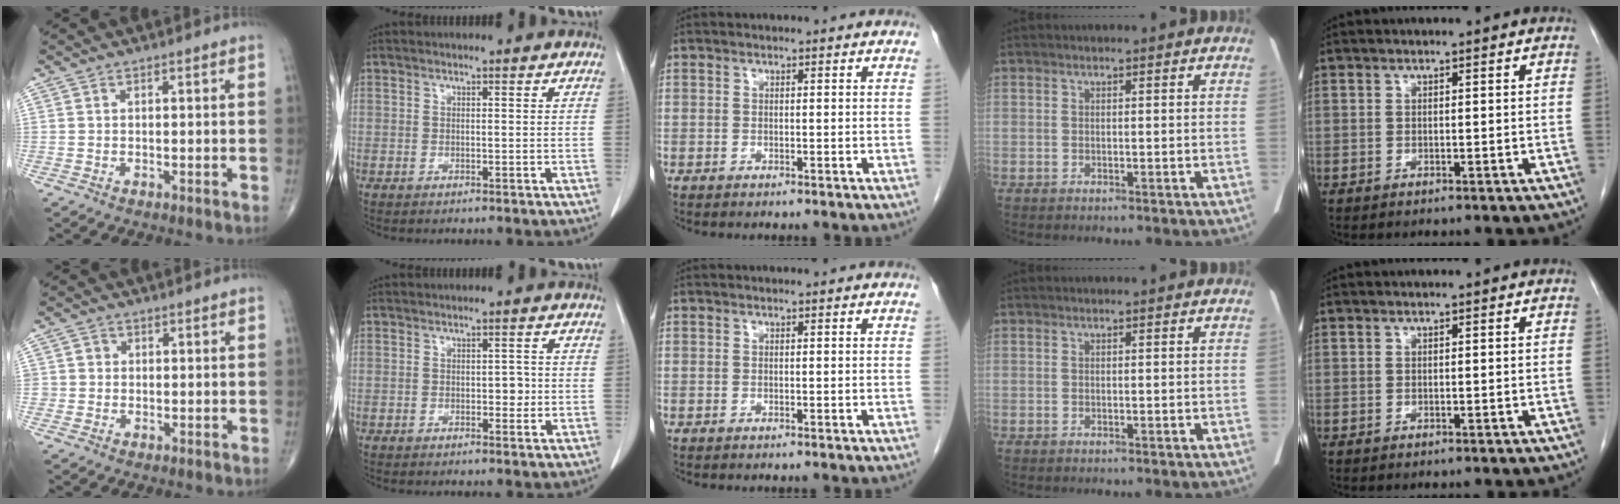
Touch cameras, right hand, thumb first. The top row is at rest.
{"thumb": {"total": 2.0, "force": [-0.1, 1.9, 0.2], "torque": [0.012, 0.007, -0.005]}, "index": {"total": 1.5, "force": [-0.3, 1.0, 1.2], "torque": [-0.009, 0.005, -0.002]}}